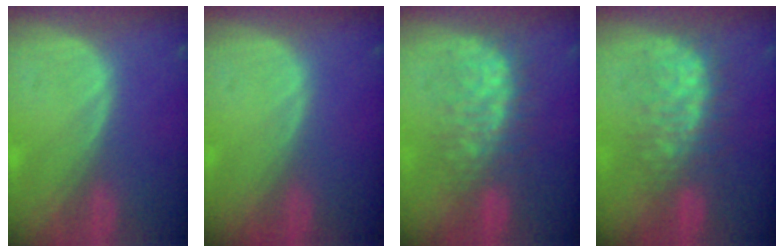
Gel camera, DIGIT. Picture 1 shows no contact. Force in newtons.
{"total": 0.0}
{"total": 7.8, "press": 7.7, "slide": 1.4}
{"total": 7.8, "press": 7.7, "slide": 1.4}